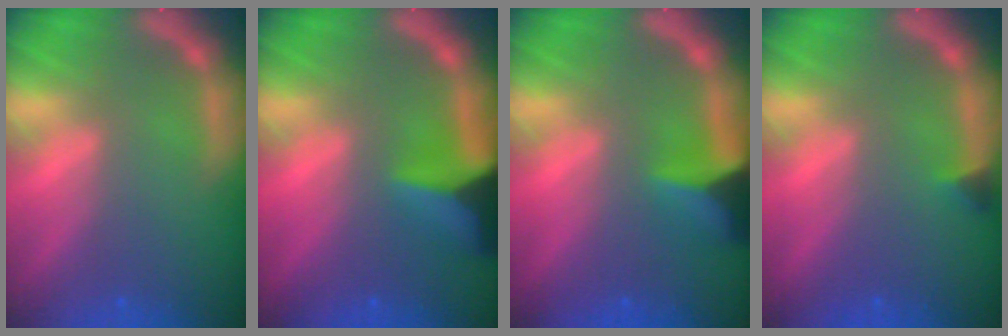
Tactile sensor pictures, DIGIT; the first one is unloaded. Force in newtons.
{"total": 7.0}
{"total": 5.0}
{"total": 0.9}